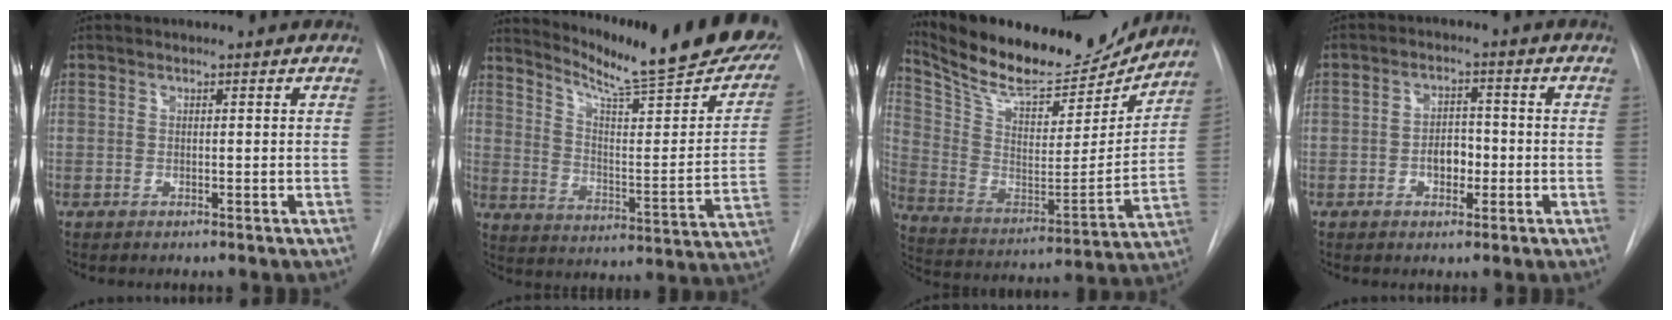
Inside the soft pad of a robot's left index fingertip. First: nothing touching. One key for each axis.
{"total": 26.1, "fx": 22.0, "fy": 2.6, "fz": 13.9, "tx": -0.206, "ty": -0.085, "tz": 0.284}
{"total": 21.7, "fx": 19.6, "fy": 5.1, "fz": 7.8, "tx": -0.146, "ty": -0.026, "tz": 0.311}
{"total": 4.0, "fx": -1.7, "fy": 2.3, "fz": 2.7, "tx": -0.040, "ty": 0.004, "tz": -0.026}